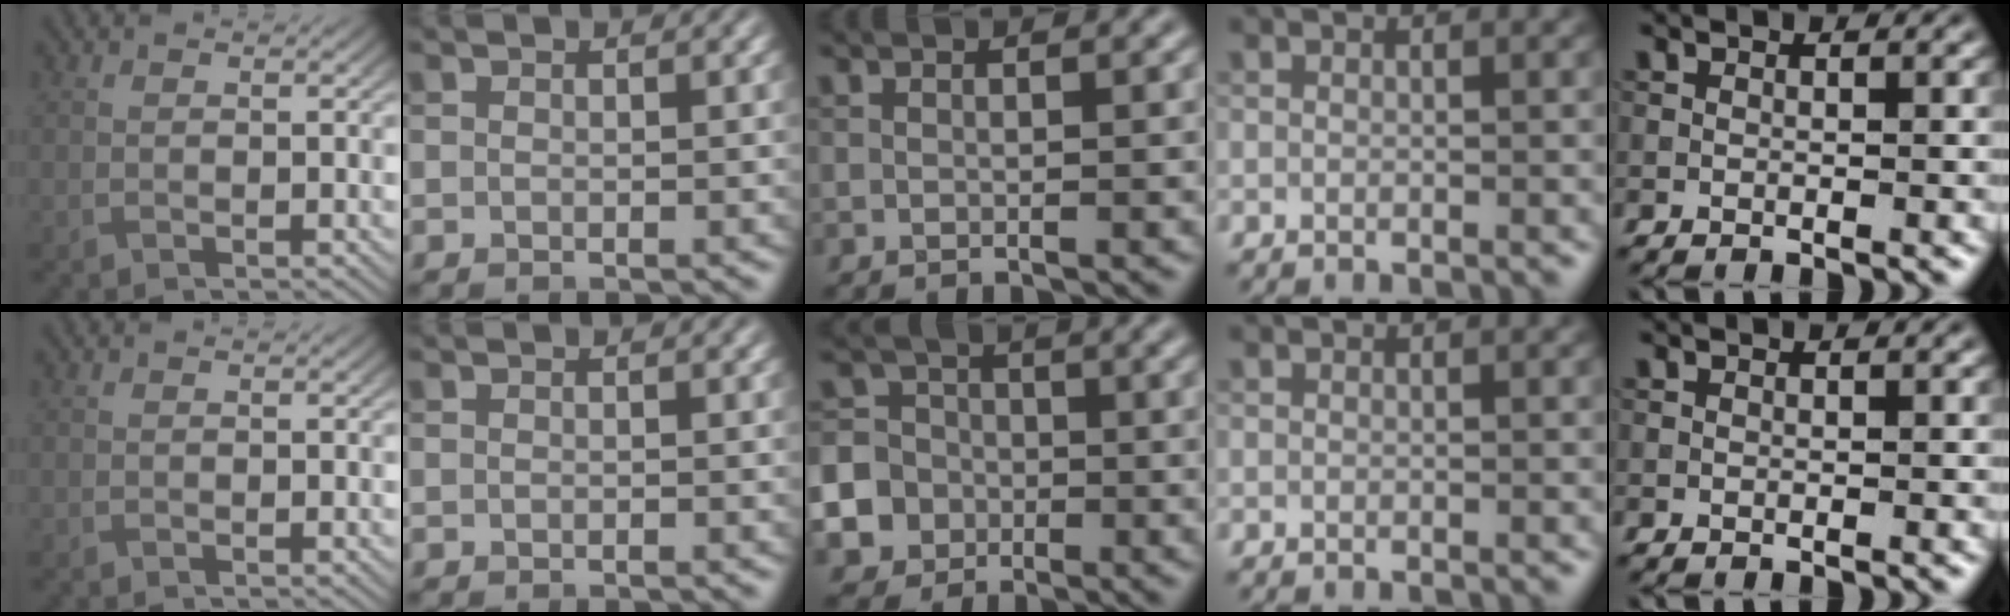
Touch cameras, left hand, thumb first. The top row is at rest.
{"middle": {"total": 11.7, "force": [-4.5, 10.6, 2.3], "torque": [-0.079, -0.024, -0.101]}}